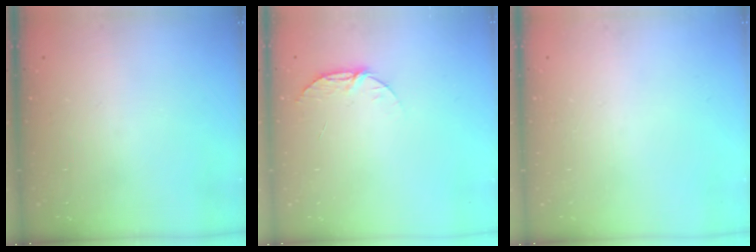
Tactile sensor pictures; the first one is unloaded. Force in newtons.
{"total": 5.6, "press": 5.6, "slide": 0.6}
{"total": 0.0}